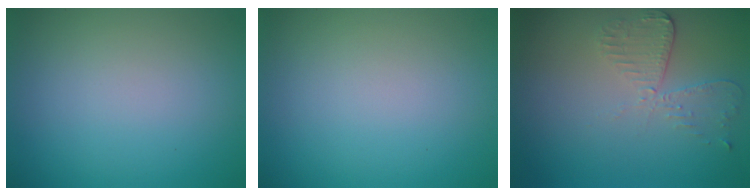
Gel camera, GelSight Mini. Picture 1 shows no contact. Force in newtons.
{"total": 0.0}
{"total": 2.9, "press": 2.6, "slide": 1.3}